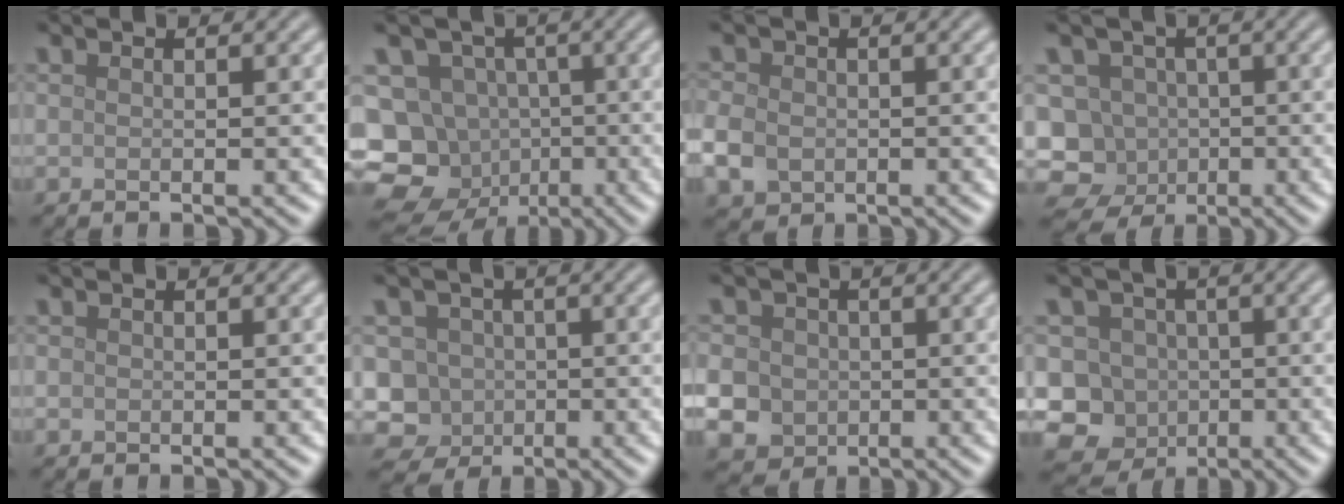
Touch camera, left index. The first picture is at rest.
{"total": 15.2, "force": [-6.3, 13.0, 4.6], "torque": [-0.105, -0.004, -0.106]}
{"total": 3.4, "force": [-0.9, 2.8, 1.8], "torque": [-0.046, -0.005, -0.018]}
{"total": 10.4, "force": [-4.0, 9.2, 2.8], "torque": [-0.045, 0.000, -0.089]}
{"total": 0.0}
{"total": 7.2, "force": [-1.9, 6.7, 1.9], "torque": [-0.032, 0.011, -0.061]}
{"total": 8.9, "force": [-1.2, 8.3, 3.0], "torque": [-0.082, -0.006, -0.051]}
{"total": 10.0, "force": [-2.6, 9.3, 2.8], "torque": [-0.041, 0.012, -0.078]}